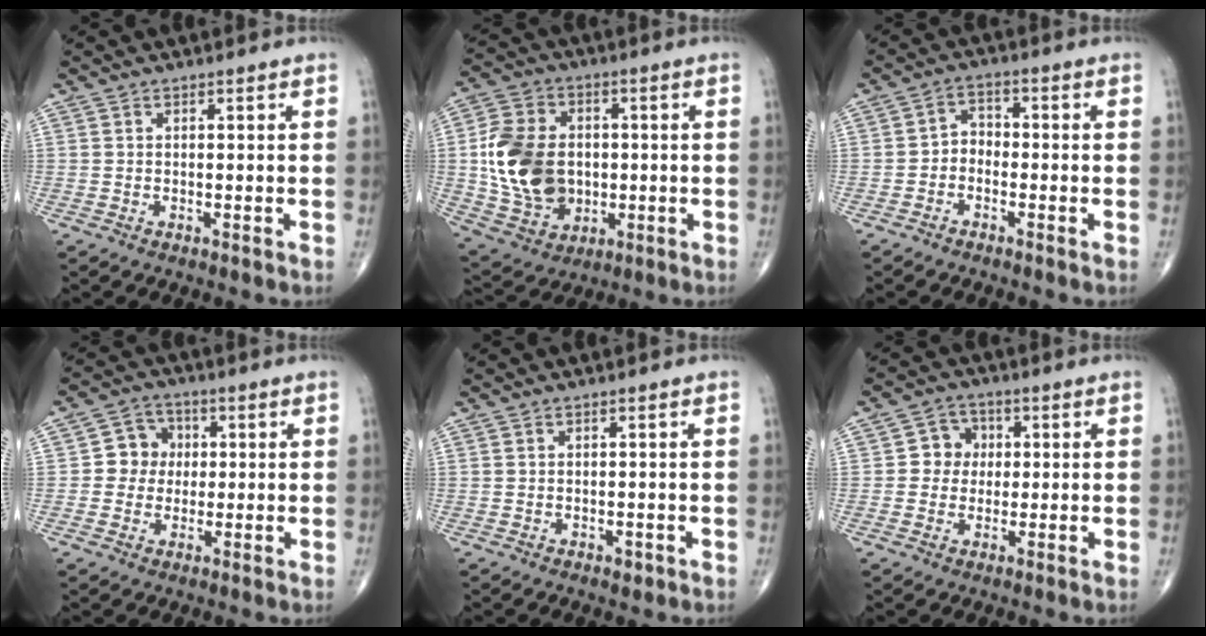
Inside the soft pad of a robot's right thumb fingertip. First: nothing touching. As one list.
[{"total": 16.2, "force": [0.0, 12.3, 10.5], "torque": [-0.175, 0.005, 0.010]}, {"total": 3.2, "force": [-1.4, 2.4, 1.6], "torque": [-0.005, 0.019, -0.041]}, {"total": 6.3, "force": [0.4, 5.9, 2.2], "torque": [0.004, 0.011, -0.003]}, {"total": 1.0, "force": [-0.3, 0.7, 0.7], "torque": [-0.007, -0.001, -0.003]}, {"total": 5.4, "force": [0.5, 5.0, 1.9], "torque": [0.006, 0.009, 0.001]}]